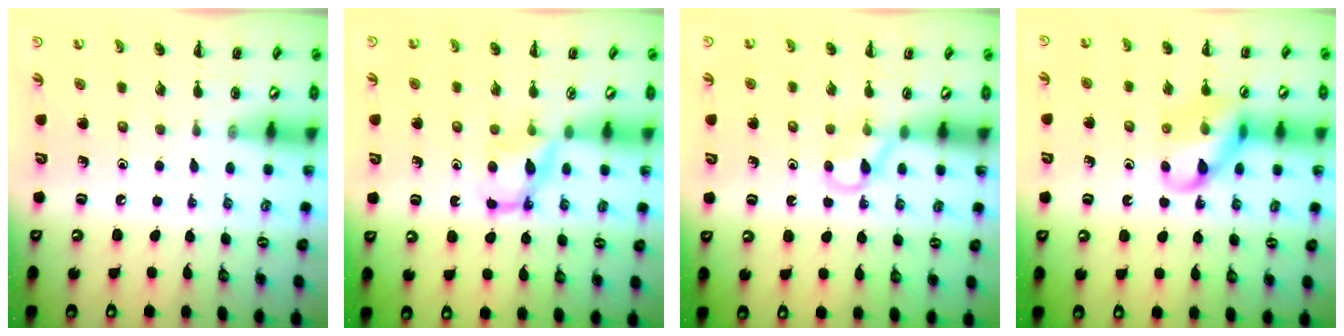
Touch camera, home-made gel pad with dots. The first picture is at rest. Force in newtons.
{"total": 4.9, "press": 4.8, "slide": 1.1}
{"total": 3.9, "press": 3.7, "slide": 1.4}
{"total": 11.5, "press": 11.4, "slide": 1.6}